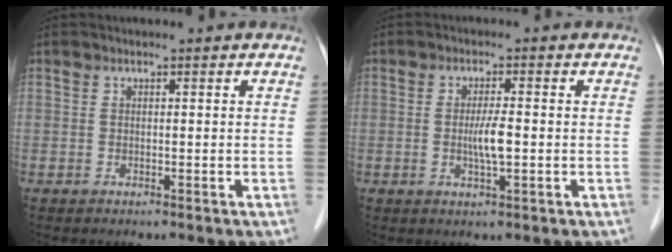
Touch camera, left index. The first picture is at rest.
{"total": 3.5, "force": [-0.4, 0.2, 3.4], "torque": [-0.069, -0.004, -0.007]}